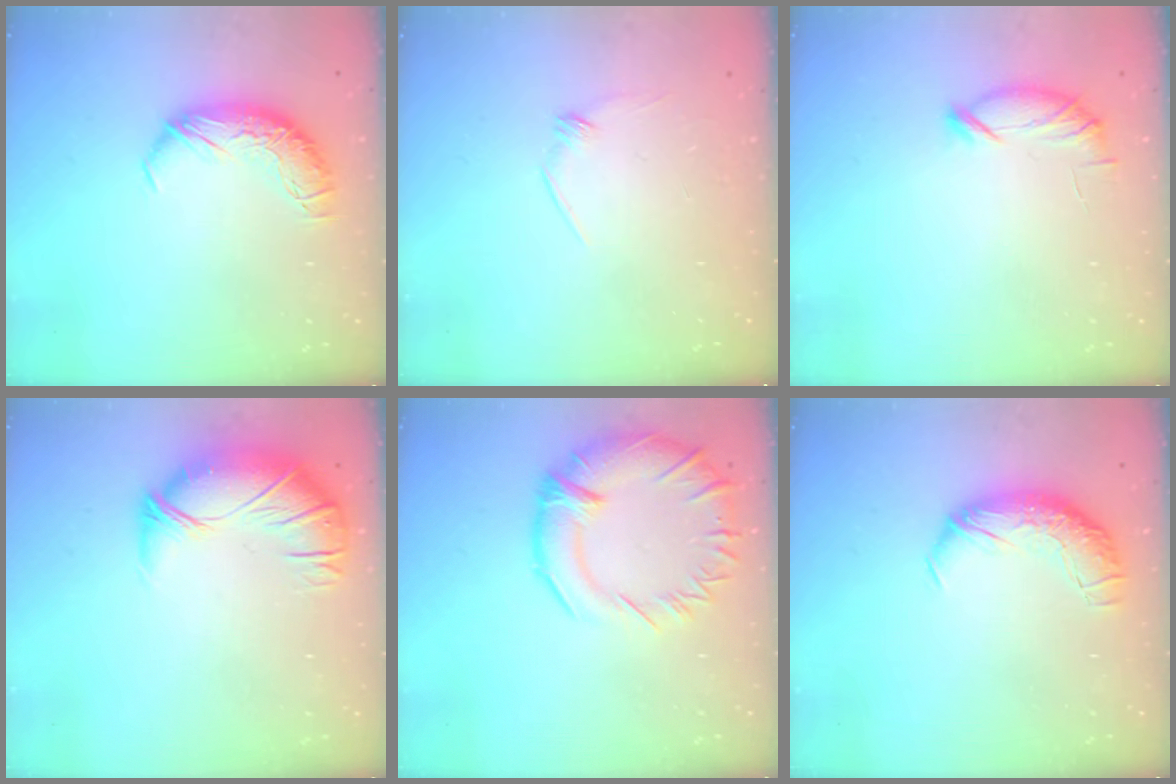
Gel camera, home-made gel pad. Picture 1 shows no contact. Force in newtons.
{"total": 7.7, "press": 7.6, "slide": 0.6}
{"total": 6.3, "press": 6.3, "slide": 0.2}
{"total": 2.6, "press": 1.0, "slide": 2.4}
{"total": 8.5, "press": 7.8, "slide": 3.4}
{"total": 2.3, "press": 0.9, "slide": 2.2}